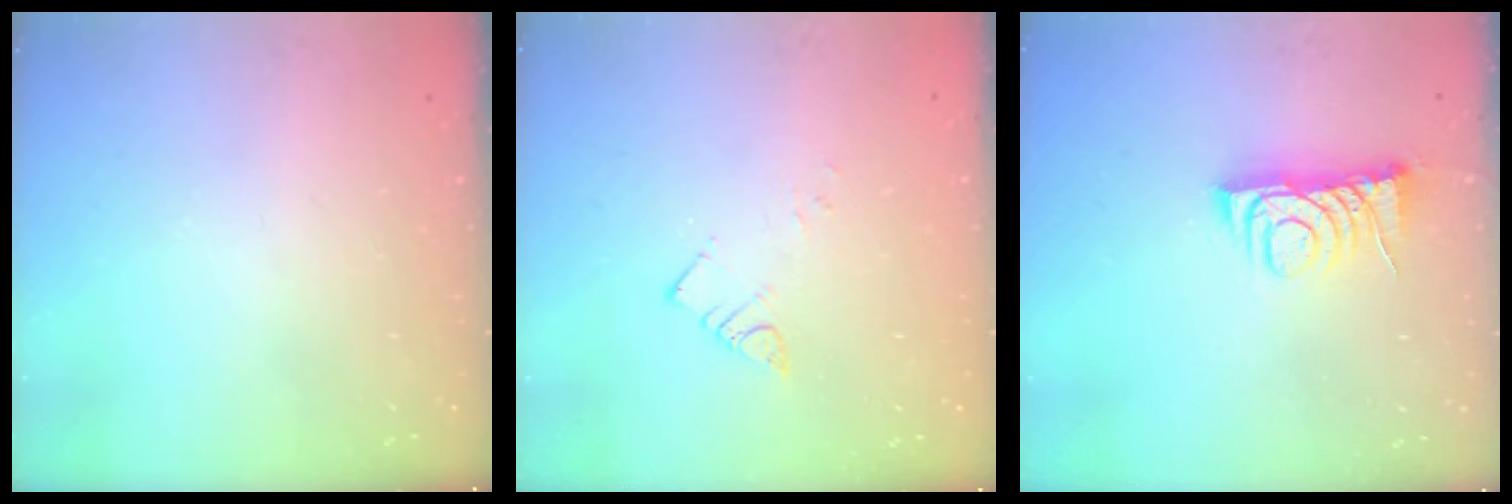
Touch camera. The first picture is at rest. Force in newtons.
{"total": 4.4, "press": 4.4, "slide": 0.1}
{"total": 7.8, "press": 7.7, "slide": 0.7}